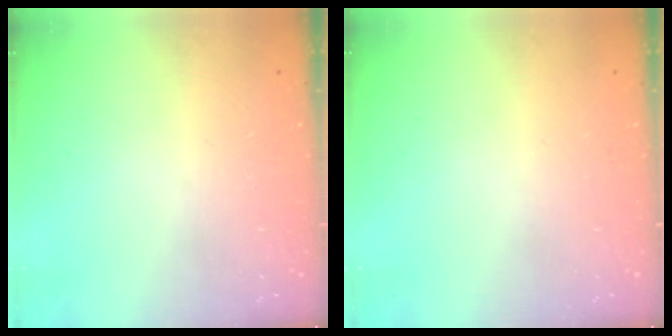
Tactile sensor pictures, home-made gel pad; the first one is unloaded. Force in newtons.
{"total": 0.0}